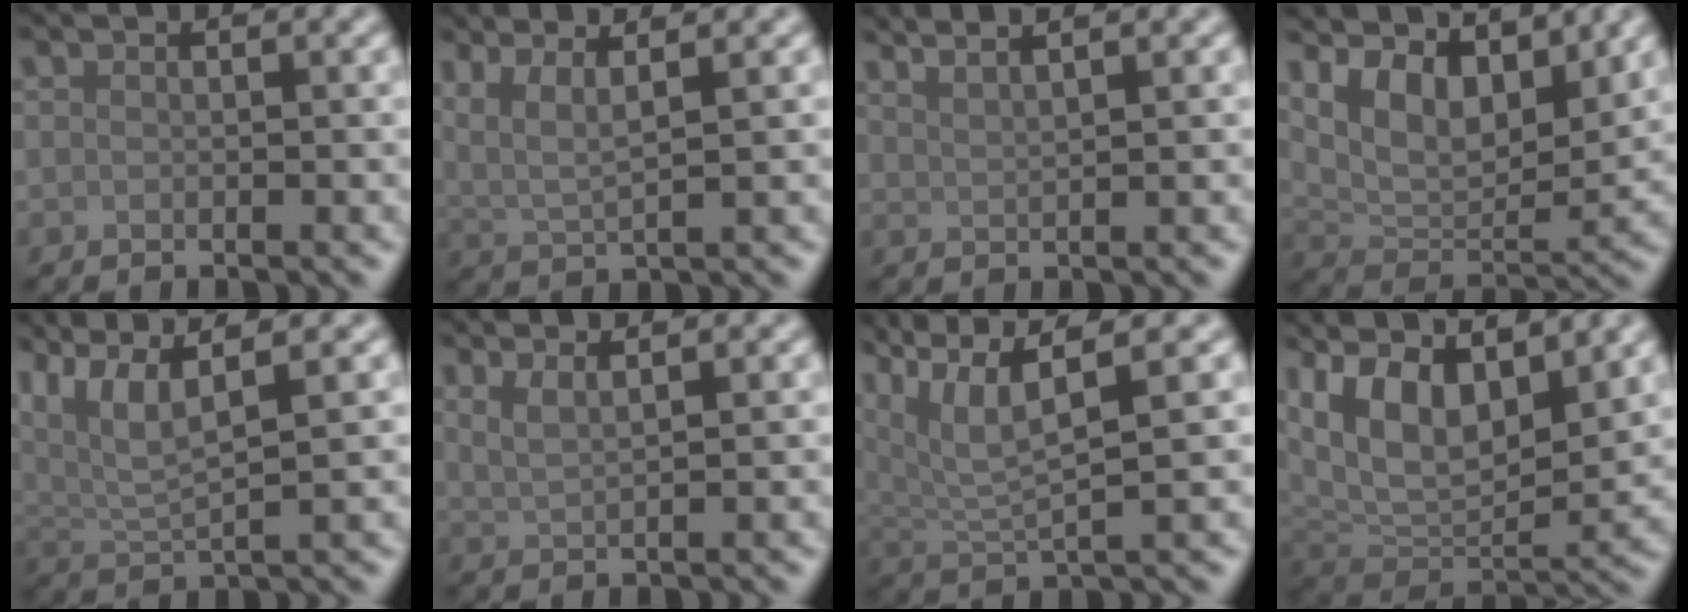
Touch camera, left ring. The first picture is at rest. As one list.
[{"total": 4.0, "force": [2.4, 0.9, 3.0], "torque": [-0.059, 0.007, 0.037]}, {"total": 4.1, "force": [3.3, 1.3, 2.2], "torque": [-0.008, 0.024, 0.019]}, {"total": 7.5, "force": [4.2, 3.5, 5.1], "torque": [-0.093, -0.009, 0.075]}, {"total": 6.4, "force": [3.9, 1.6, 4.8], "torque": [-0.107, 0.012, 0.077]}, {"total": 2.2, "force": [1.5, 0.7, 1.6], "torque": [-0.021, 0.002, 0.023]}, {"total": 6.9, "force": [3.5, 1.9, 5.6], "torque": [-0.118, 0.007, 0.071]}, {"total": 10.4, "force": [4.9, 4.8, 7.9], "torque": [-0.137, 0.006, 0.081]}]